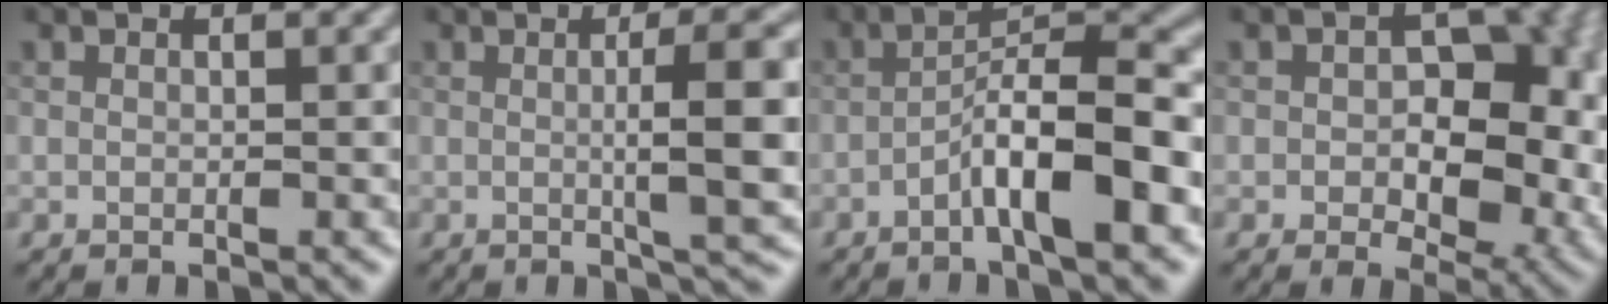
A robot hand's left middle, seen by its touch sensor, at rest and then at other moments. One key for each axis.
{"total": 6.8, "fx": 0.1, "fy": 1.3, "fz": 6.7, "tx": -0.094, "ty": 0.006, "tz": 0.002}
{"total": 8.0, "fx": -3.5, "fy": 1.7, "fz": 7.0, "tx": -0.112, "ty": 0.025, "tz": -0.061}
{"total": 9.8, "fx": 0.2, "fy": 6.4, "fz": 7.5, "tx": -0.067, "ty": -0.006, "tz": 0.006}